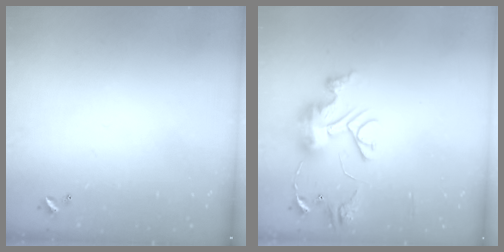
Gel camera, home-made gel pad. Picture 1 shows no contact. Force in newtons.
{"total": 13.1, "press": 13.1, "slide": 0.9}